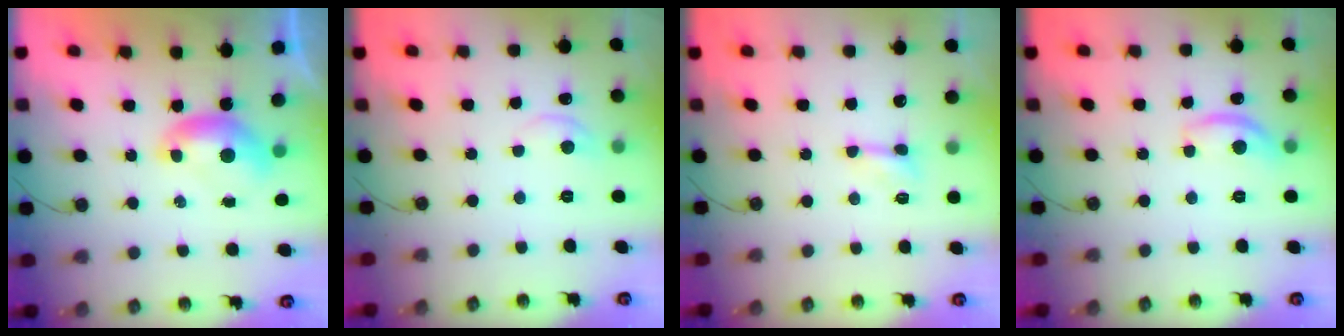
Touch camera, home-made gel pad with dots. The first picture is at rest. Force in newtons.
{"total": 0.8, "press": 0.5, "slide": 0.6}
{"total": 2.5, "press": 2.4, "slide": 0.6}
{"total": 7.7, "press": 7.7, "slide": 0.4}